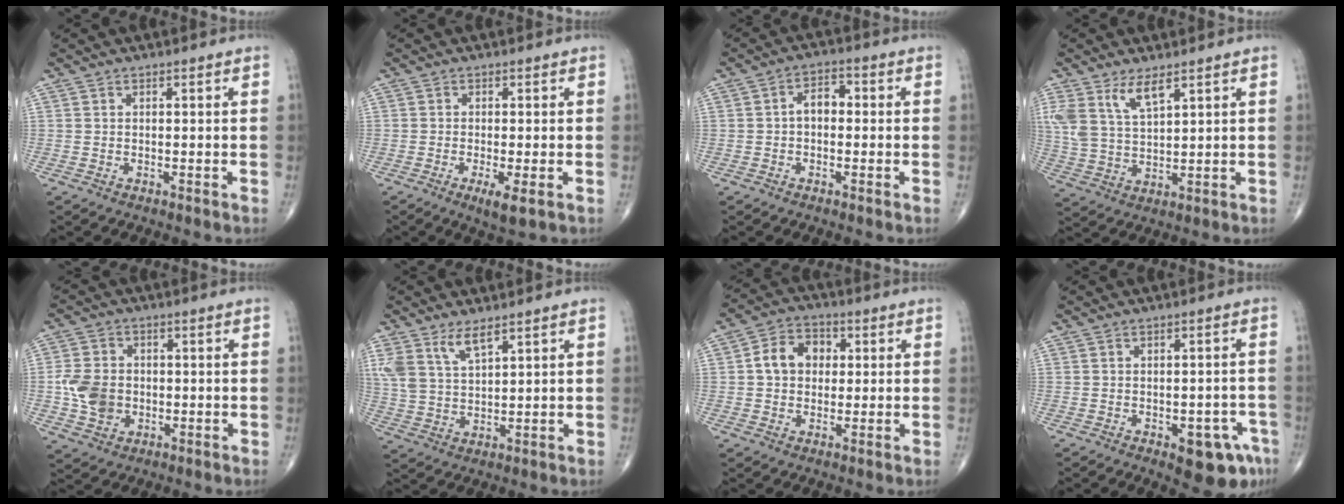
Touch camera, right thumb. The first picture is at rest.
{"total": 3.7, "force": [-1.4, 0.6, 3.4], "torque": [-0.062, -0.010, -0.026]}
{"total": 4.2, "force": [-0.3, 2.7, 3.1], "torque": [-0.036, 0.019, -0.014]}
{"total": 7.6, "force": [4.6, 2.9, 5.3], "torque": [-0.106, -0.018, 0.101]}
{"total": 8.1, "force": [-0.9, 6.5, 4.8], "torque": [-0.077, 0.006, -0.016]}
{"total": 6.6, "force": [4.4, 2.4, 4.3], "torque": [-0.084, -0.017, 0.095]}
{"total": 8.0, "force": [0.9, 6.3, 4.8], "torque": [-0.059, 0.019, 0.007]}
{"total": 8.7, "force": [-4.3, 3.7, 6.6], "torque": [-0.054, 0.022, -0.048]}